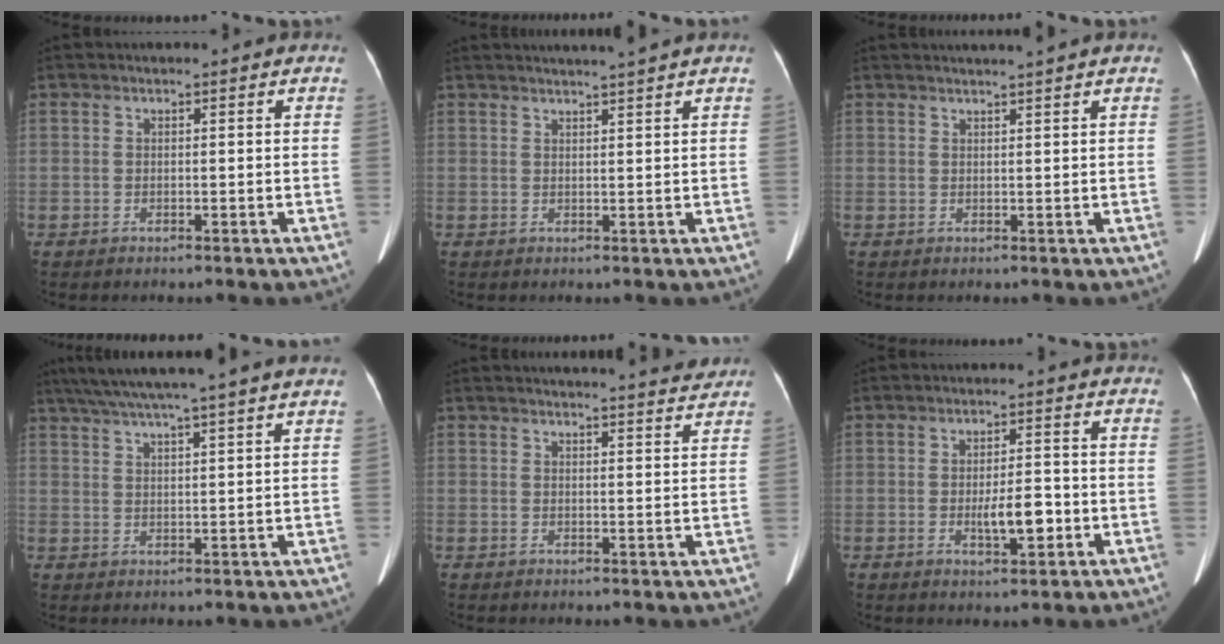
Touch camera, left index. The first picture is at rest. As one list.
[{"total": 5.0, "force": [4.4, -1.3, 2.0], "torque": [-0.022, 0.009, 0.055]}, {"total": 3.2, "force": [2.8, -0.9, 1.4], "torque": [-0.013, 0.011, 0.039]}, {"total": 14.7, "force": [12.5, -1.1, 7.7], "torque": [-0.134, 0.028, 0.173]}, {"total": 10.2, "force": [9.9, -0.1, 2.5], "torque": [-0.029, -0.012, 0.105]}, {"total": 4.9, "force": [-1.3, 1.4, 4.5], "torque": [-0.078, -0.001, -0.019]}]